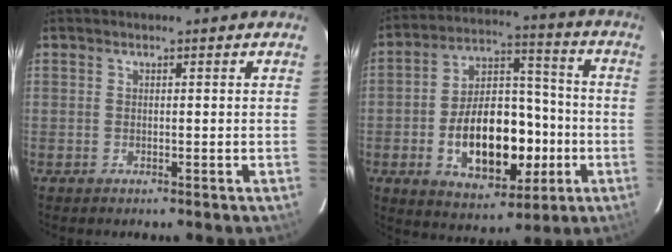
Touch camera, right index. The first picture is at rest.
{"total": 18.4, "force": [-4.7, 10.6, 14.3], "torque": [-0.257, 0.029, -0.057]}